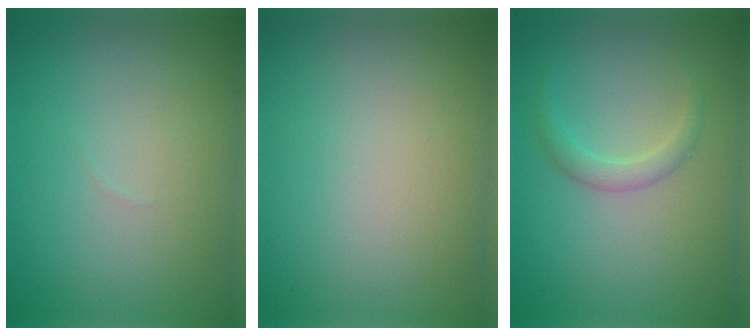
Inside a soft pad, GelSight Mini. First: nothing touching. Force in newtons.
{"total": 0.0}
{"total": 1.6, "press": 1.6, "slide": 0.0}